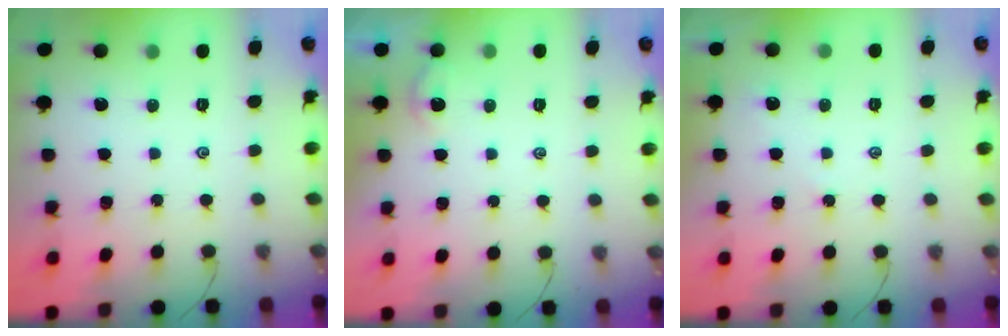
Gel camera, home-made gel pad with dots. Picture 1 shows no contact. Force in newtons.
{"total": 0.8, "press": 0.8, "slide": 0.2}
{"total": 1.4, "press": 1.4, "slide": 0.4}